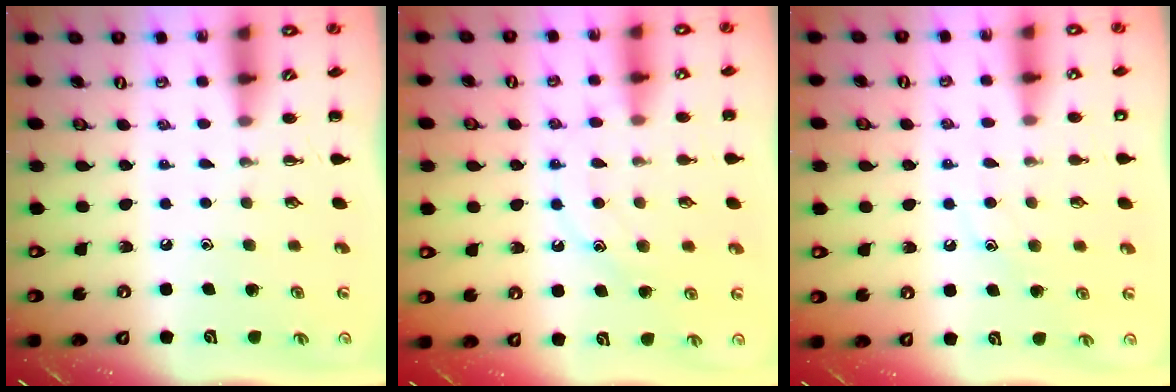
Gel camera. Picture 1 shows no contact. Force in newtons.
{"total": 12.0, "press": 12.0, "slide": 0.9}
{"total": 9.3, "press": 9.2, "slide": 1.5}